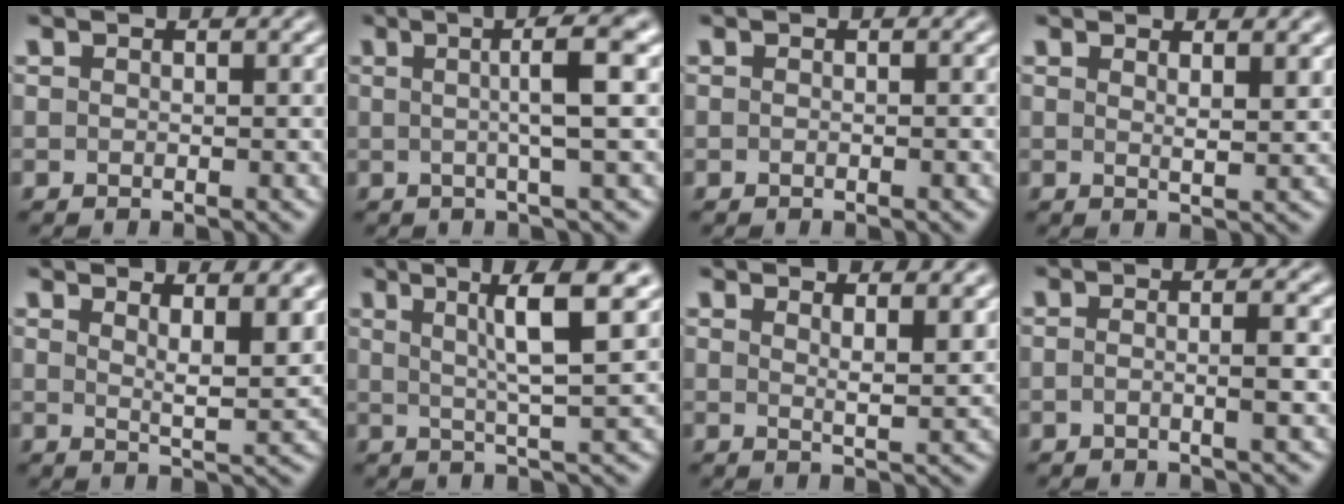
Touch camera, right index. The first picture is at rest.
{"total": 4.5, "force": [1.0, -0.7, 4.3], "torque": [-0.059, 0.013, 0.014]}
{"total": 0.0}
{"total": 1.7, "force": [1.1, -1.0, 0.9], "torque": [-0.012, -0.011, 0.026]}
{"total": 3.4, "force": [2.2, -0.3, 2.6], "torque": [-0.037, -0.015, 0.040]}
{"total": 6.2, "force": [2.8, -0.3, 5.5], "torque": [-0.068, 0.012, 0.043]}
{"total": 2.2, "force": [1.5, -1.0, 1.3], "torque": [-0.021, -0.013, 0.032]}
{"total": 2.1, "force": [-0.6, -0.6, 2.0], "torque": [-0.032, 0.000, -0.012]}